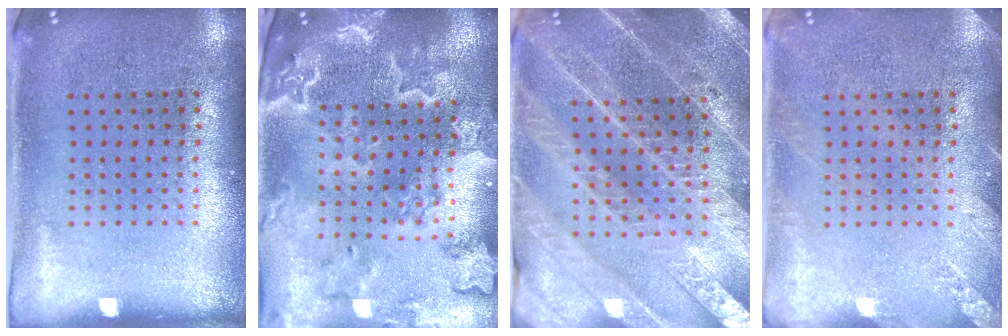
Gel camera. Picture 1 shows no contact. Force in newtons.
{"total": 3.9, "press": 3.3, "slide": 2.0}
{"total": 4.1, "press": 3.7, "slide": 1.6}
{"total": 1.9, "press": 1.8, "slide": 0.2}